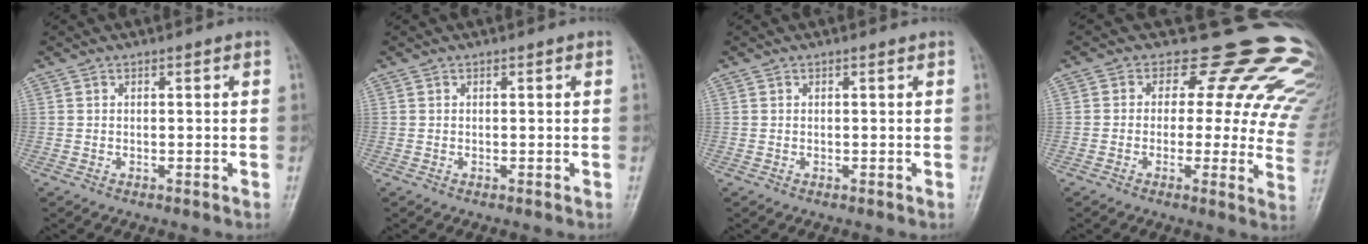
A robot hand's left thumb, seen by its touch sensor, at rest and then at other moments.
{"total": 0.0}
{"total": 0.0}
{"total": 20.4, "force": [12.5, 10.5, 12.2], "torque": [-0.092, -0.042, 0.115]}